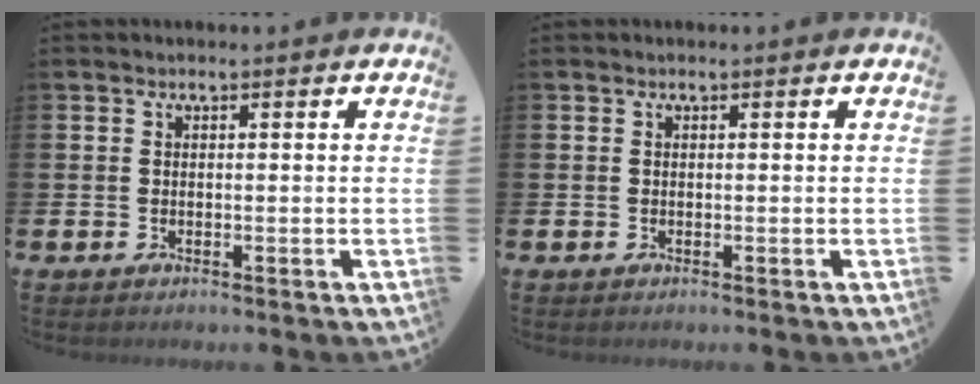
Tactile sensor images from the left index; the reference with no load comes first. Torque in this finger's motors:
{"motor_torque": [-0.05, -0.34, 0.05, 0.01]}